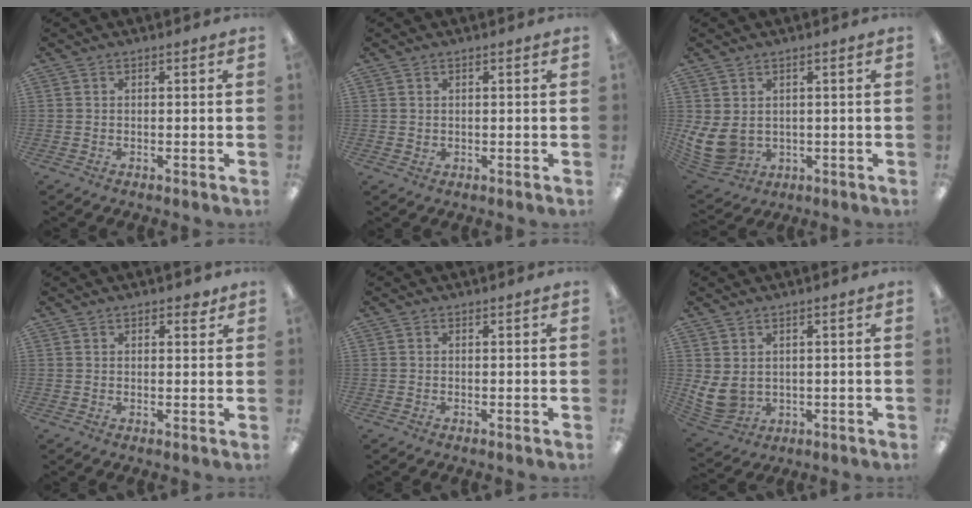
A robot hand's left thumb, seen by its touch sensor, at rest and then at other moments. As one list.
[{"total": 0.7, "force": [0.4, 0.6, 0.2], "torque": [-0.005, 0.002, 0.007]}, {"total": 8.2, "force": [0.9, 6.1, 5.5], "torque": [-0.128, -0.015, 0.020]}, {"total": 2.4, "force": [1.7, 1.1, 1.3], "torque": [-0.012, -0.004, 0.027]}, {"total": 0.0}, {"total": 6.8, "force": [1.5, 5.0, 4.3], "torque": [-0.105, -0.008, 0.034]}]